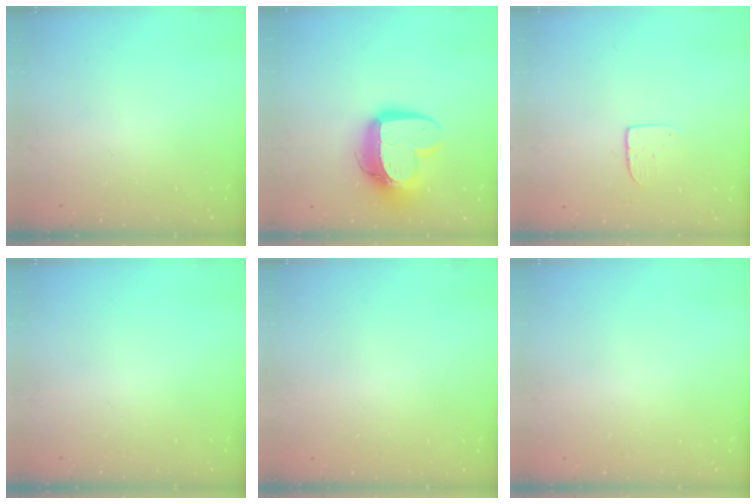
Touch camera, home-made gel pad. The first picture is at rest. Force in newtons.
{"total": 14.9, "press": 14.9, "slide": 1.4}
{"total": 5.0, "press": 5.0, "slide": 0.4}
{"total": 0.0}
{"total": 0.0}
{"total": 0.0}